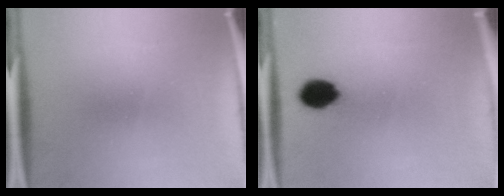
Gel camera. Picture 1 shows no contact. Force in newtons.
{"total": 7.2}